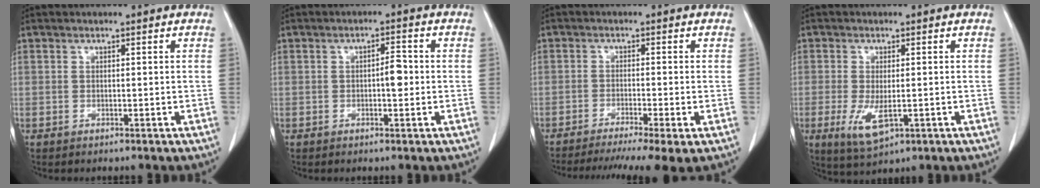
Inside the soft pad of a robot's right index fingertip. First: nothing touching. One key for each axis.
{"total": 2.7, "fx": -0.3, "fy": 0.9, "fz": 2.6, "tx": -0.039, "ty": 0.004, "tz": -0.005}
{"total": 10.0, "fx": -7.5, "fy": 0.0, "fz": 6.7, "tx": -0.097, "ty": -0.016, "tz": -0.115}
{"total": 5.5, "fx": -1.7, "fy": 1.9, "fz": 4.9, "tx": -0.094, "ty": -0.015, "tz": -0.020}